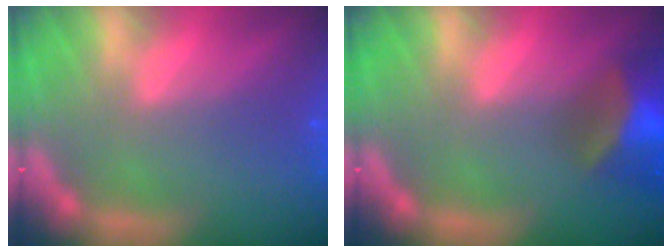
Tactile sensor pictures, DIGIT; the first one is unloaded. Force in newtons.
{"total": 7.5}